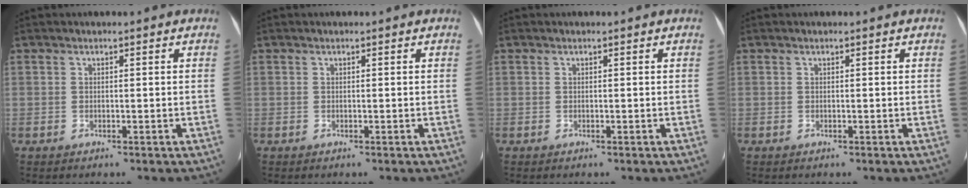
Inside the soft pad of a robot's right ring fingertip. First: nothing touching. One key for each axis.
{"total": 0.0}
{"total": 0.0}
{"total": 0.0}